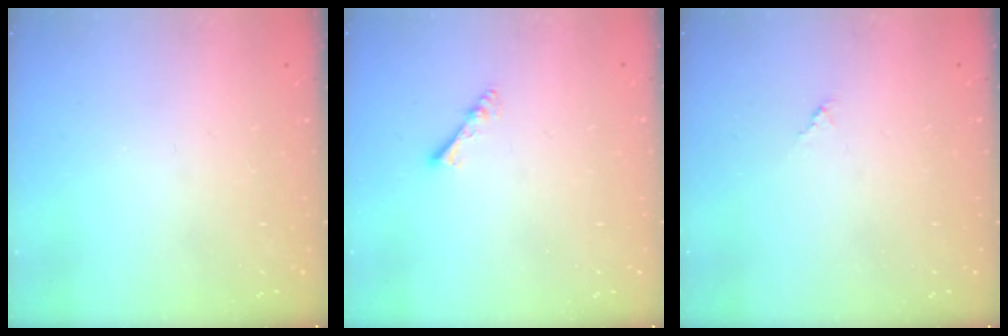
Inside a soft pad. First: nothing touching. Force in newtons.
{"total": 2.7, "press": 2.7, "slide": 0.4}
{"total": 0.0}